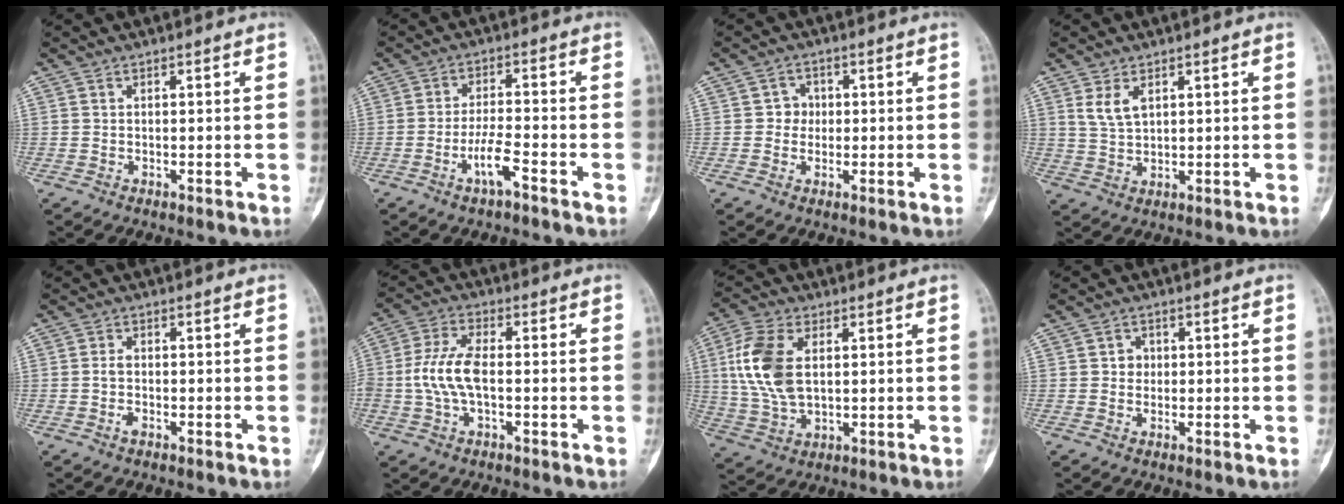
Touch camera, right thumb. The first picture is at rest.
{"total": 5.4, "force": [-3.0, 1.1, 4.3], "torque": [-0.088, 0.020, -0.057]}
{"total": 3.1, "force": [0.1, 2.9, 1.0], "torque": [0.008, 0.008, -0.005]}
{"total": 4.2, "force": [1.9, 2.3, 2.9], "torque": [-0.055, -0.008, 0.045]}
{"total": 1.9, "force": [-0.7, 1.2, 1.4], "torque": [-0.023, 0.008, -0.017]}
{"total": 8.8, "force": [-0.8, 4.2, 7.7], "torque": [-0.175, 0.021, -0.019]}
{"total": 12.3, "force": [2.4, 7.1, 9.7], "torque": [-0.207, 0.000, 0.048]}
{"total": 2.3, "force": [0.2, 2.1, 0.9], "torque": [0.002, 0.005, -0.001]}